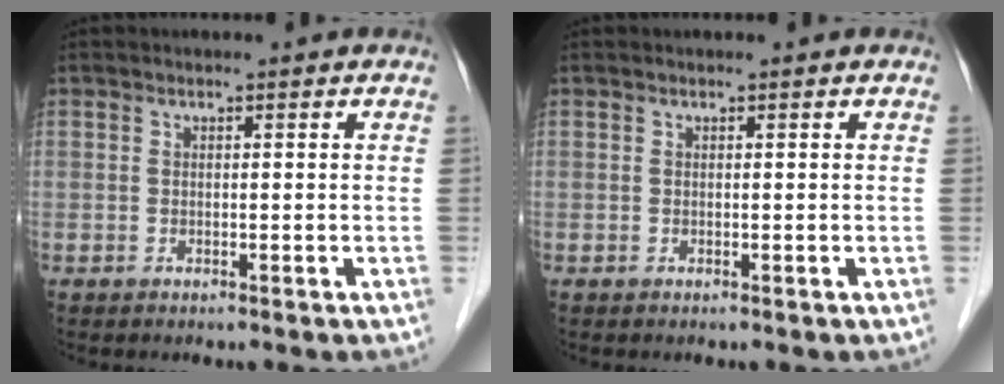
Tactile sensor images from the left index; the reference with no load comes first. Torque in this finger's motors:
{"motor_torque": [0.07, -0.06, 0.00, -0.01]}